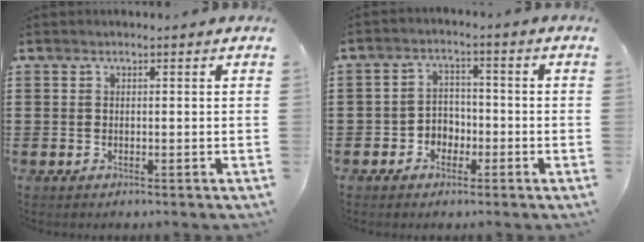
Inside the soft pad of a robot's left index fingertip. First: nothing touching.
{"total": 3.4, "force": [-2.0, 2.6, 1.1], "torque": [-0.029, 0.009, -0.044]}